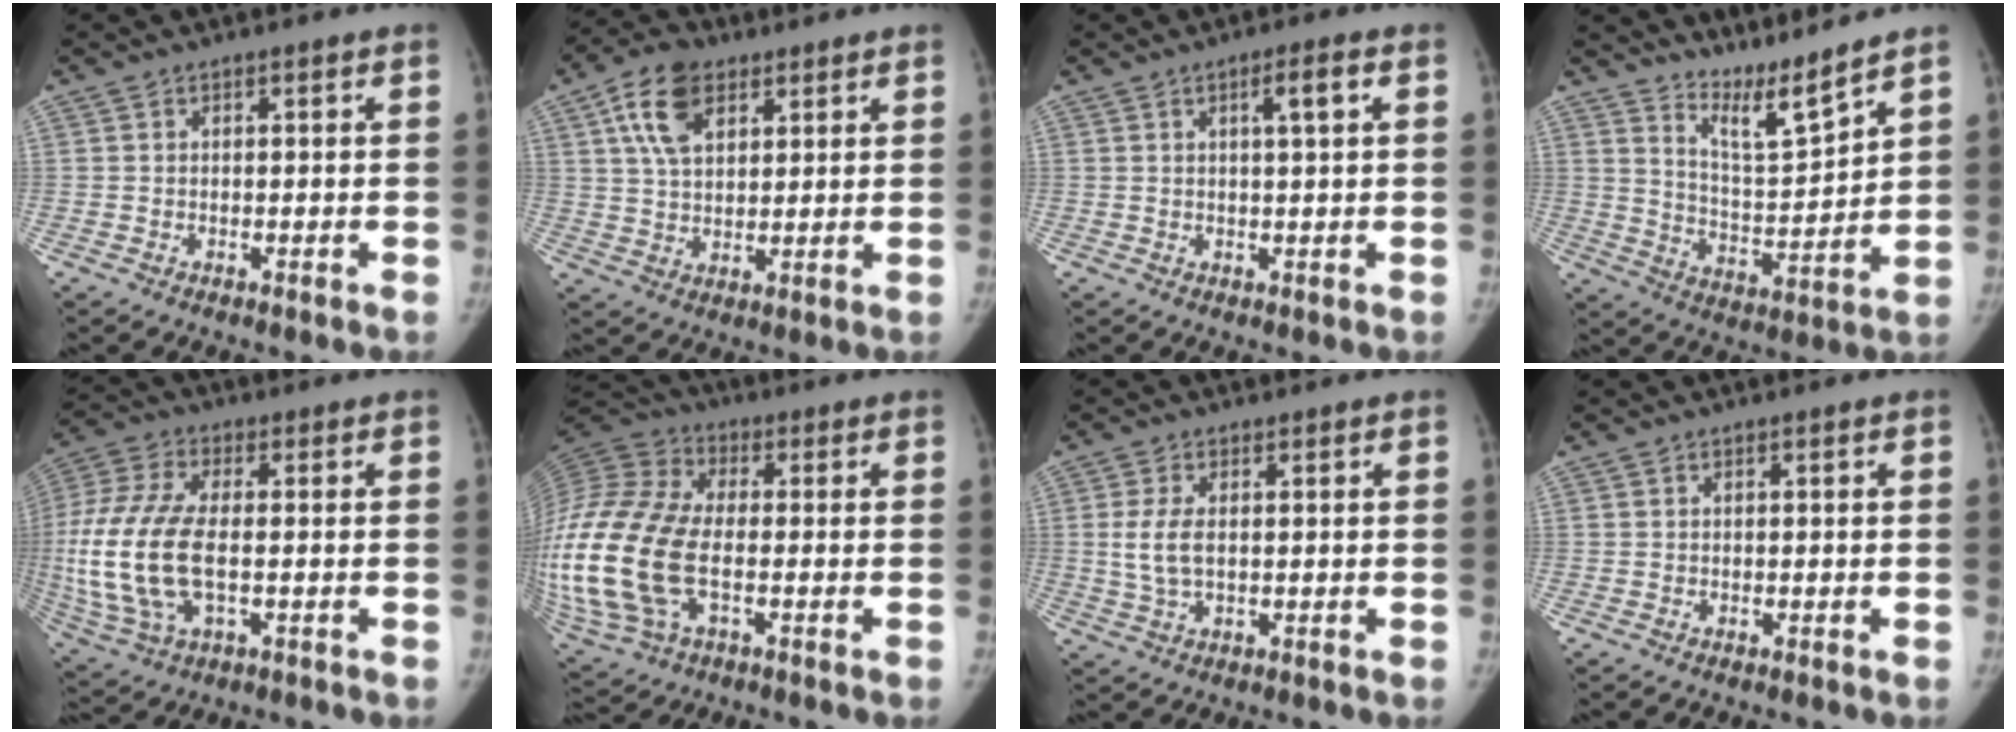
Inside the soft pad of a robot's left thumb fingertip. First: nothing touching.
{"total": 10.1, "force": [4.6, 6.1, 6.7], "torque": [-0.104, -0.005, 0.080]}
{"total": 3.5, "force": [1.1, 0.3, 3.3], "torque": [-0.054, 0.001, 0.018]}
{"total": 8.4, "force": [7.7, -0.3, 3.3], "torque": [-0.058, -0.076, 0.149]}
{"total": 18.8, "force": [-1.7, 9.6, 16.1], "torque": [-0.384, -0.004, -0.024]}
{"total": 27.5, "force": [-4.2, 16.2, 21.9], "torque": [-0.562, -0.008, -0.072]}
{"total": 4.9, "force": [0.5, 2.5, 4.1], "torque": [-0.094, -0.004, 0.011]}
{"total": 0.0}